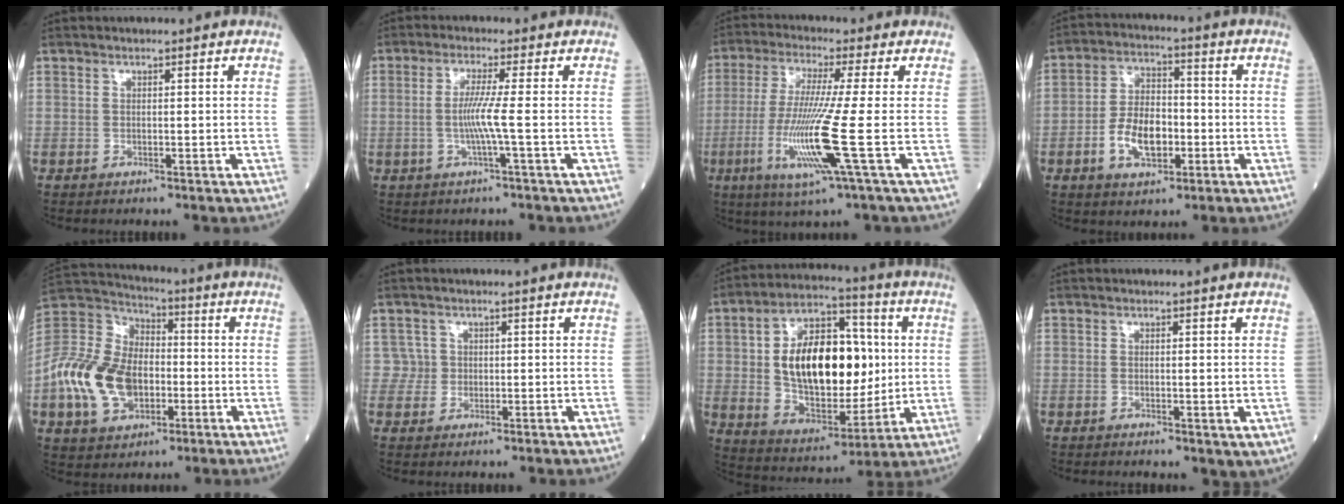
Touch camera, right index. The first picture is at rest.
{"total": 4.2, "force": [-0.5, -1.1, 4.0], "torque": [-0.086, -0.004, -0.009]}
{"total": 11.7, "force": [-3.1, -1.7, 11.2], "torque": [-0.239, -0.027, -0.062]}
{"total": 8.6, "force": [-2.5, 4.6, 6.8], "torque": [-0.136, 0.011, -0.044]}
{"total": 16.1, "force": [-4.0, 10.6, 11.4], "torque": [-0.264, 0.022, -0.068]}
{"total": 1.8, "force": [0.3, 1.8, -0.5], "torque": [0.021, 0.006, 0.002]}
{"total": 19.4, "force": [2.1, 9.8, 16.7], "torque": [-0.297, 0.020, 0.042]}
{"total": 1.9, "force": [-0.1, 0.9, 1.7], "torque": [-0.027, -0.007, 0.004]}